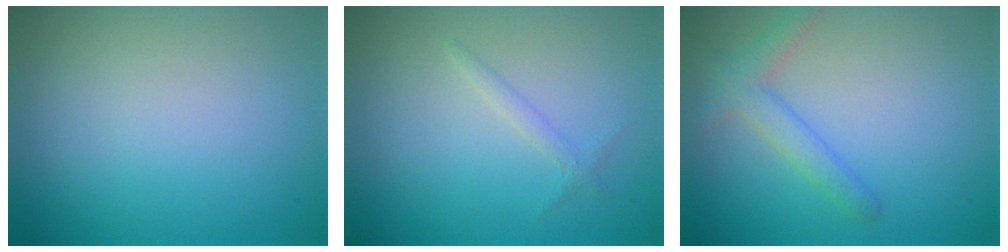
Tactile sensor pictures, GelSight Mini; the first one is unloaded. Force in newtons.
{"total": 0.9, "press": 0.9, "slide": 0.1}
{"total": 2.7, "press": 2.7, "slide": 0.2}